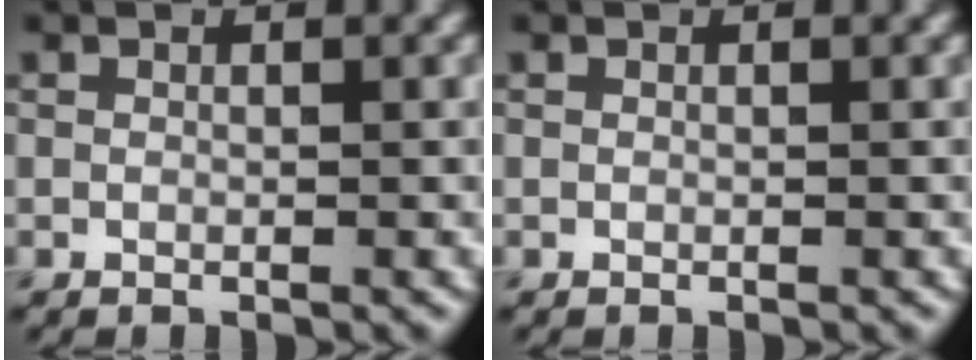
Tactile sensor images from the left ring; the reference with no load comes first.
{"total": 0.0}